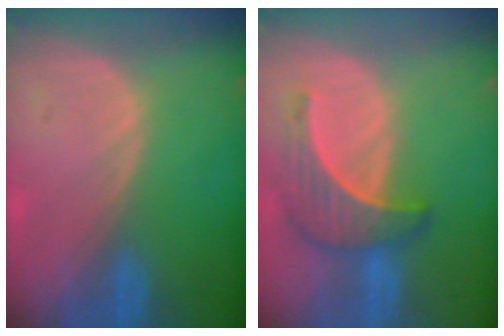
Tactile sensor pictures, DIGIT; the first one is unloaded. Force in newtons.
{"total": 6.4, "press": 6.4, "slide": 0.3}